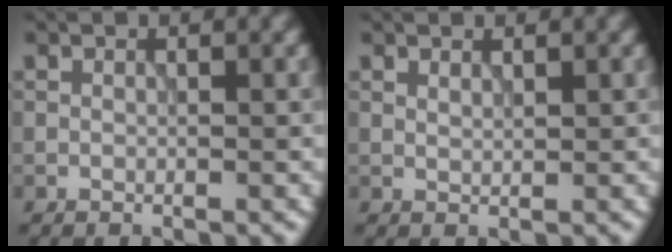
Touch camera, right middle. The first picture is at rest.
{"total": 0.6, "force": [0.5, 0.2, 0.4], "torque": [-0.012, -0.001, 0.009]}